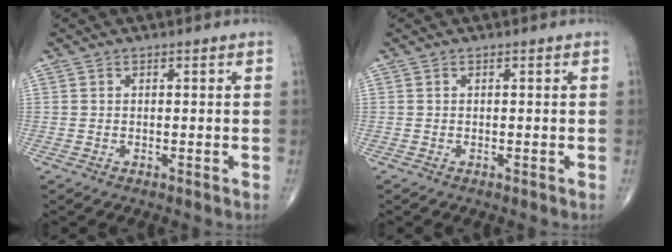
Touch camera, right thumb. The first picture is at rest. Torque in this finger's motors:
{"motor_torque": [2.02, 2.16, -0.06, -0.12, -0.02]}